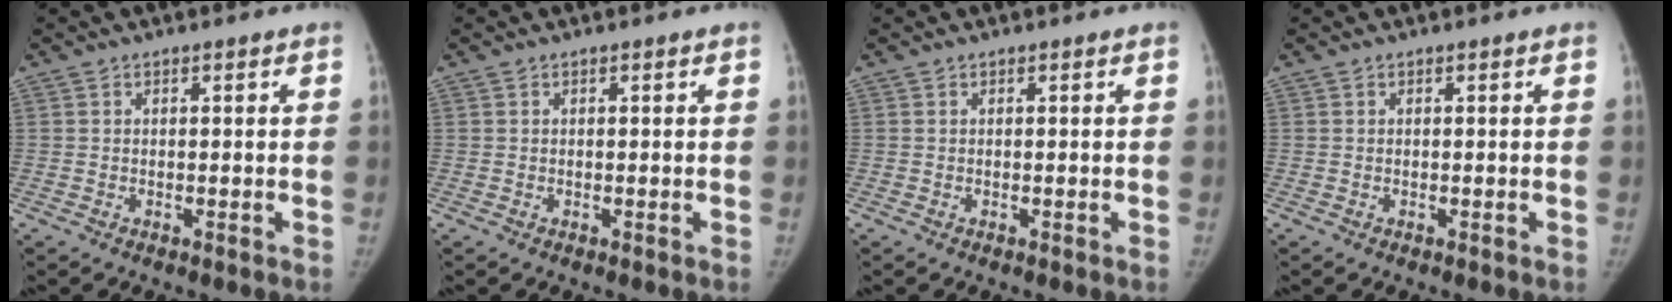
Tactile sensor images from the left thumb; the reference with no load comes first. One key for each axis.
{"total": 0.0}
{"total": 0.0}
{"total": 0.0}